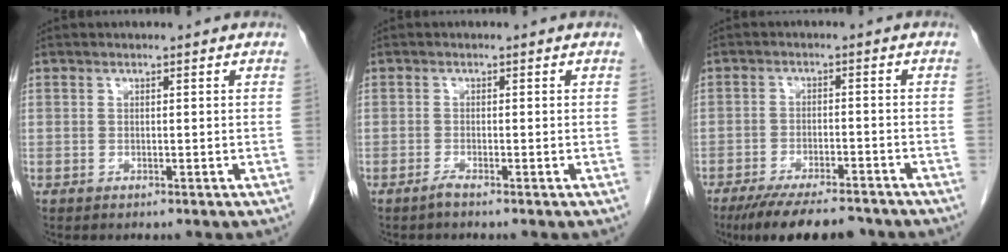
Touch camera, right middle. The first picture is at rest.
{"total": 1.0, "force": [-0.8, -0.2, 0.5], "torque": [-0.009, 0.000, -0.016]}
{"total": 12.1, "force": [-10.2, 2.4, 6.1], "torque": [-0.093, -0.014, -0.153]}